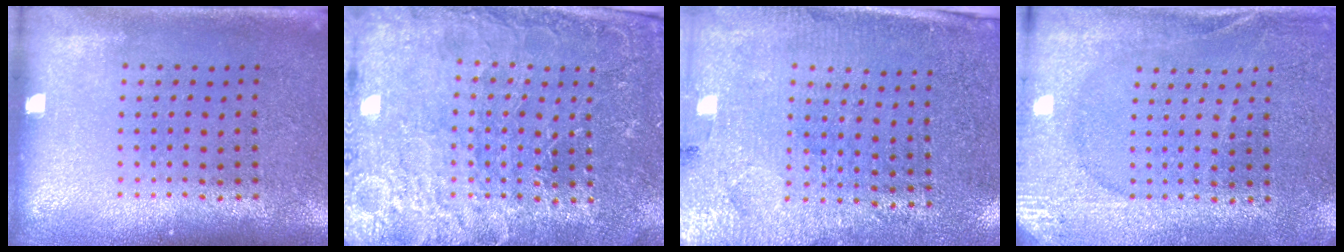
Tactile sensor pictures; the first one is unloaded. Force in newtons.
{"total": 3.5, "press": 3.4, "slide": 0.8}
{"total": 3.1, "press": 3.0, "slide": 1.0}
{"total": 2.7, "press": 2.6, "slide": 0.4}